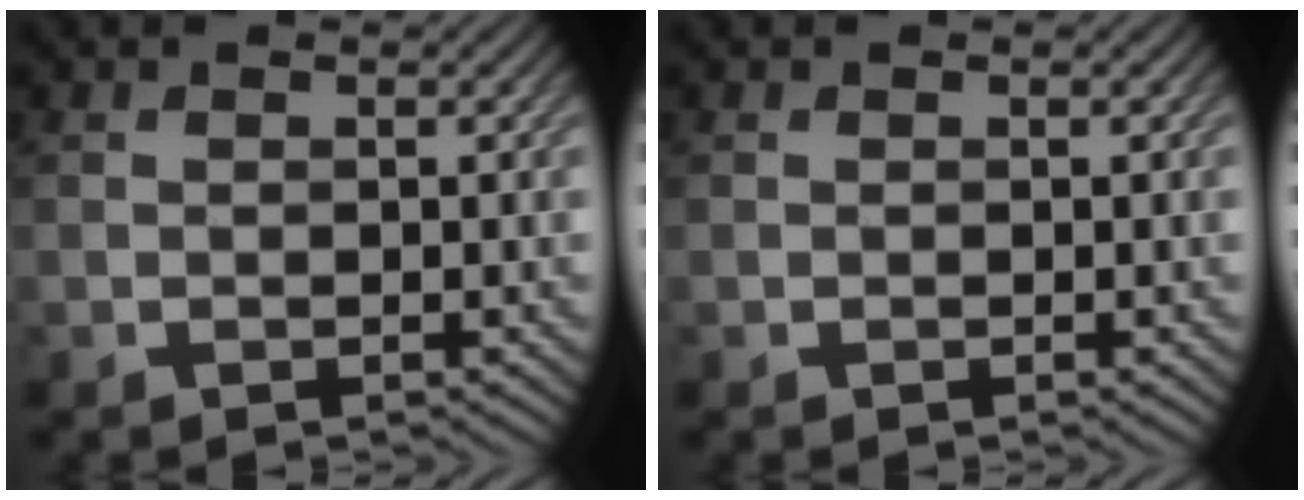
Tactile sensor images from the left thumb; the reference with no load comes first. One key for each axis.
{"total": 0.0}